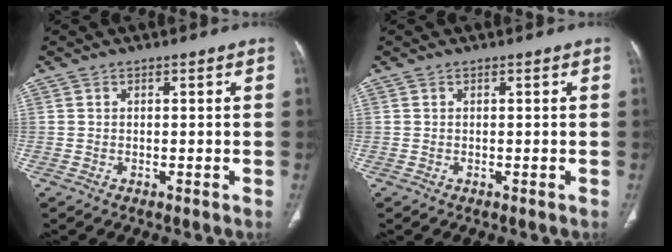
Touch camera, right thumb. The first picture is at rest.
{"total": 0.0}